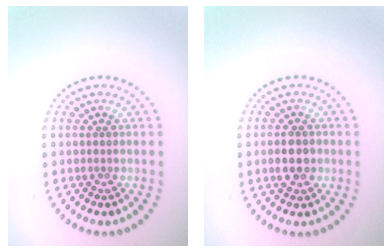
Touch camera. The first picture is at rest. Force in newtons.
{"total": 2.9, "press": 2.9, "slide": 0.1}